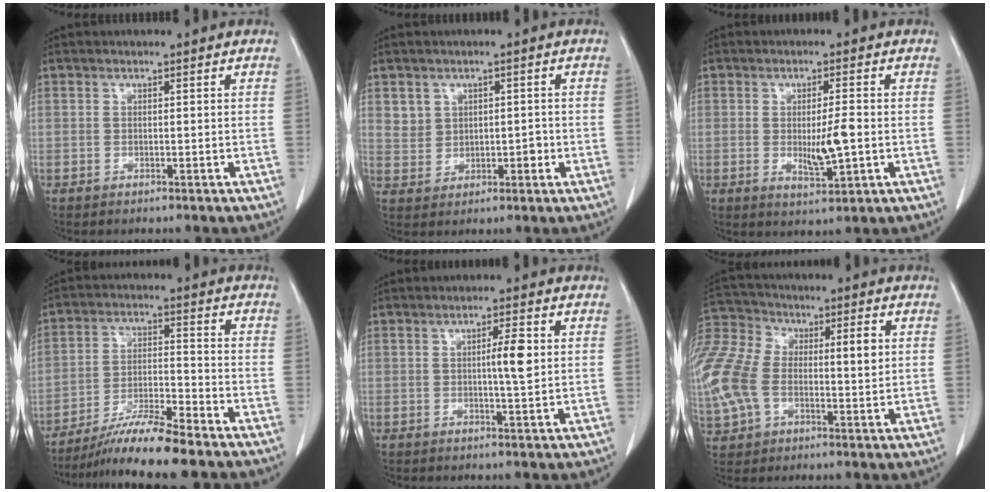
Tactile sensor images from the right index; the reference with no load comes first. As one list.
[{"total": 3.8, "force": [0.8, 3.3, 1.6], "torque": [-0.021, 0.009, 0.021]}, {"total": 5.3, "force": [-0.6, 0.9, 5.2], "torque": [-0.087, -0.009, -0.005]}, {"total": 8.8, "force": [-7.4, -0.6, 4.6], "torque": [-0.086, -0.016, -0.136]}, {"total": 4.0, "force": [0.5, 0.2, 4.0], "torque": [-0.062, -0.001, 0.007]}, {"total": 21.4, "force": [1.1, 12.8, 17.2], "torque": [-0.414, 0.045, 0.030]}]